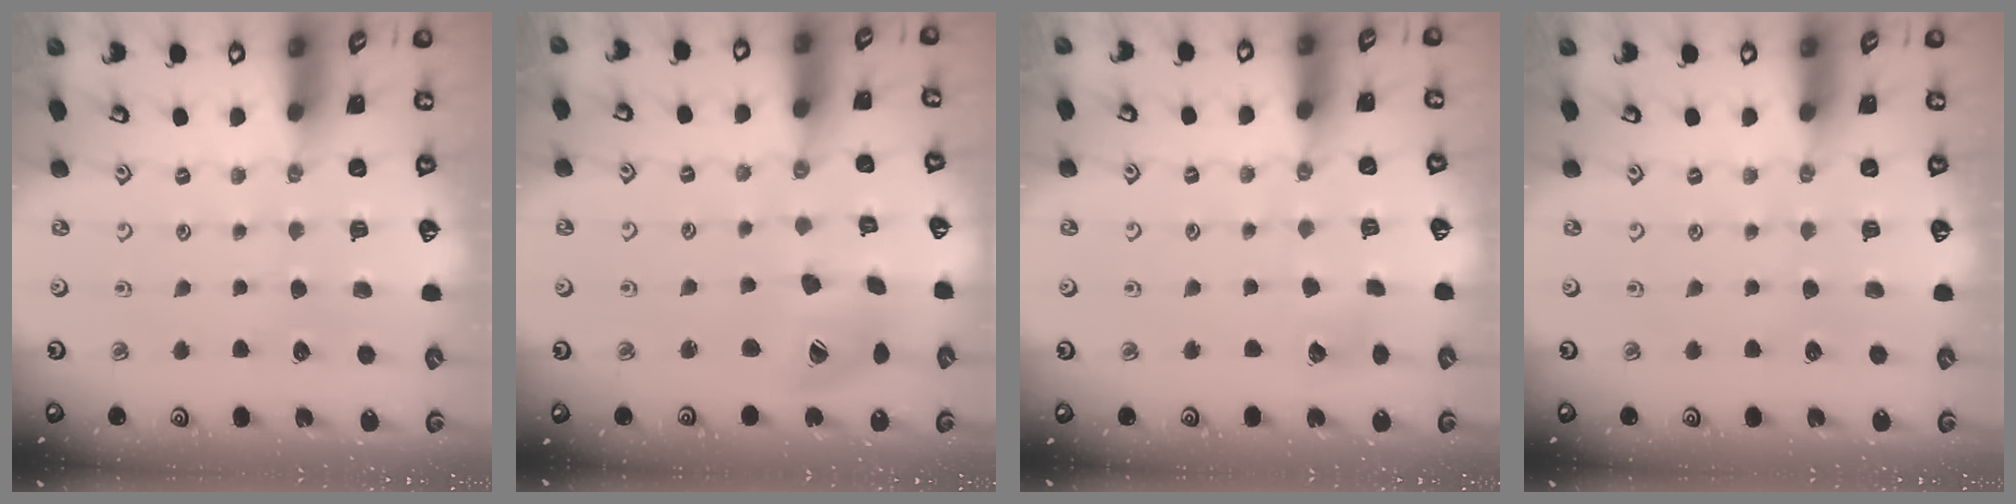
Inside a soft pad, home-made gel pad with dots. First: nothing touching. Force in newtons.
{"total": 12.0, "press": 12.0, "slide": 1.0}
{"total": 2.5, "press": 2.5, "slide": 0.3}
{"total": 0.0}